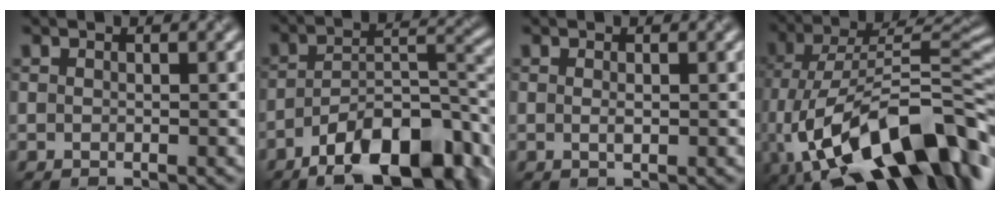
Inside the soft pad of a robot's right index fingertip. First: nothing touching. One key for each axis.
{"total": 11.9, "fx": -6.9, "fy": 4.5, "fz": 8.5, "tx": -0.128, "ty": 0.000, "tz": -0.121}
{"total": 0.6, "fx": 0.0, "fy": 0.2, "fz": 0.6, "tx": -0.012, "ty": -0.002, "tz": 0.000}
{"total": 16.7, "fx": -6.2, "fy": 7.7, "fz": 13.4, "tx": -0.223, "ty": 0.015, "tz": -0.110}